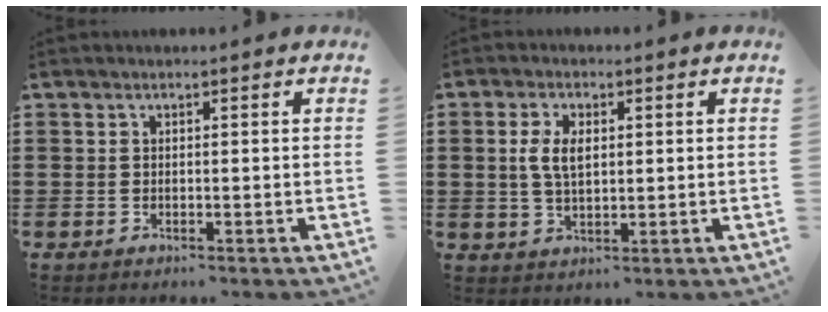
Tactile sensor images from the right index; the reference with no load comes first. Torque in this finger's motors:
{"motor_torque": [0.36, -0.35, 0.38, 0.08]}